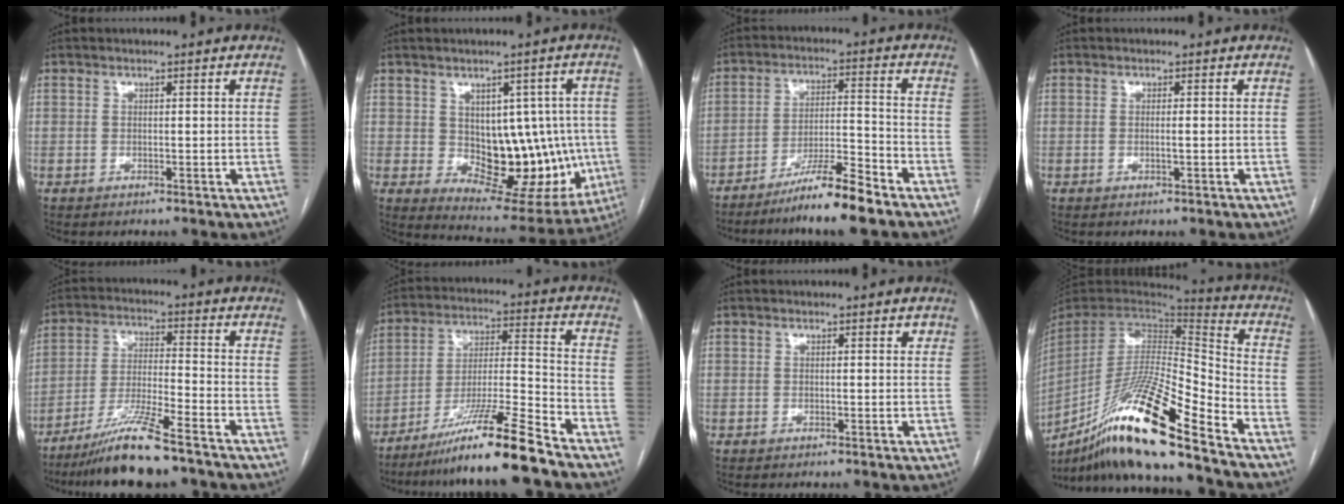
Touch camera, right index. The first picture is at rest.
{"total": 15.5, "force": [-1.0, 8.7, 12.7], "torque": [-0.147, 0.014, 0.017]}
{"total": 9.0, "force": [-7.1, -0.5, 5.4], "torque": [-0.089, -0.013, -0.128]}
{"total": 1.1, "force": [-0.2, 0.0, 1.1], "torque": [-0.022, -0.003, -0.001]}
{"total": 10.7, "force": [-8.3, 0.0, 6.7], "torque": [-0.127, -0.025, -0.152]}
{"total": 14.3, "force": [-11.4, -1.9, 8.5], "torque": [-0.144, -0.011, -0.199]}
{"total": 0.8, "force": [0.5, 0.4, 0.5], "torque": [-0.005, 0.000, 0.001]}
{"total": 23.3, "force": [-16.6, 0.4, 16.3], "torque": [-0.317, -0.036, -0.307]}